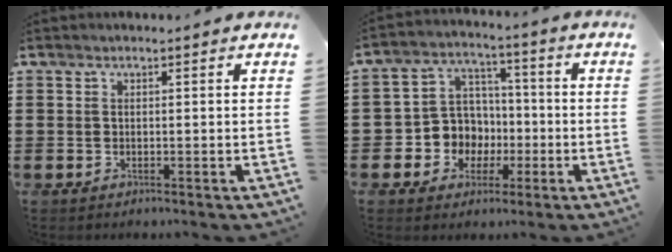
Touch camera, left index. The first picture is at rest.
{"total": 7.9, "force": [-1.4, 7.6, 1.8], "torque": [-0.075, 0.009, -0.022]}